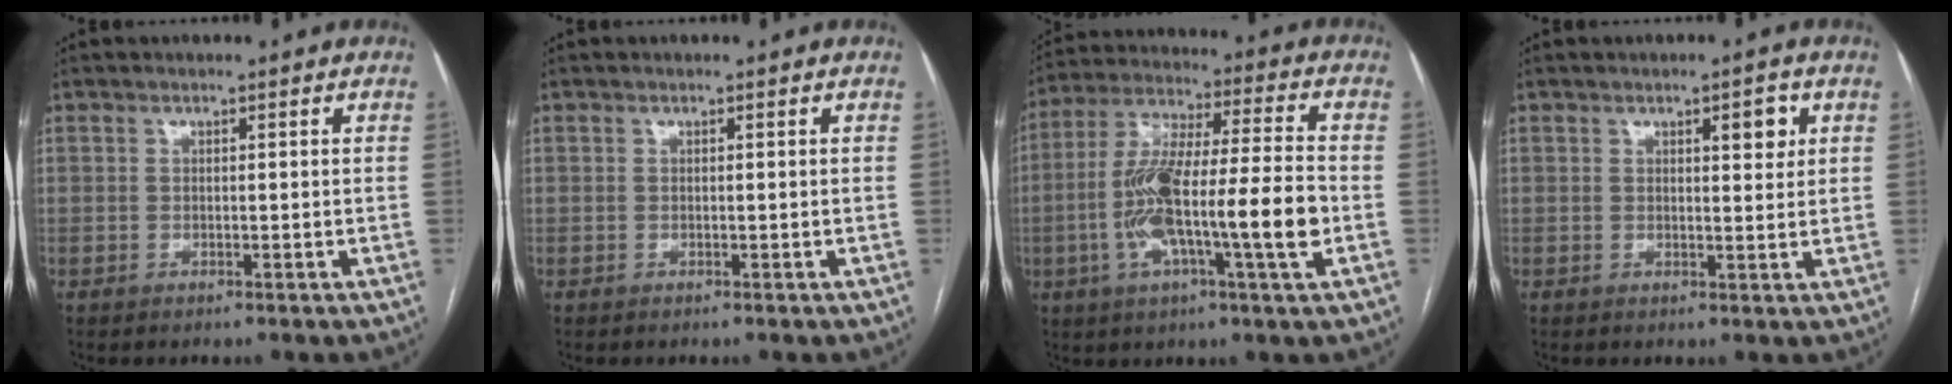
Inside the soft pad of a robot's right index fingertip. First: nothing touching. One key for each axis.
{"total": 0.0}
{"total": 17.1, "fx": -3.6, "fy": 1.5, "fz": 16.7, "tx": -0.313, "ty": 0.008, "tz": -0.062}
{"total": 3.3, "fx": 1.4, "fy": 1.0, "fz": 2.8, "tx": -0.038, "ty": 0.000, "tz": 0.021}